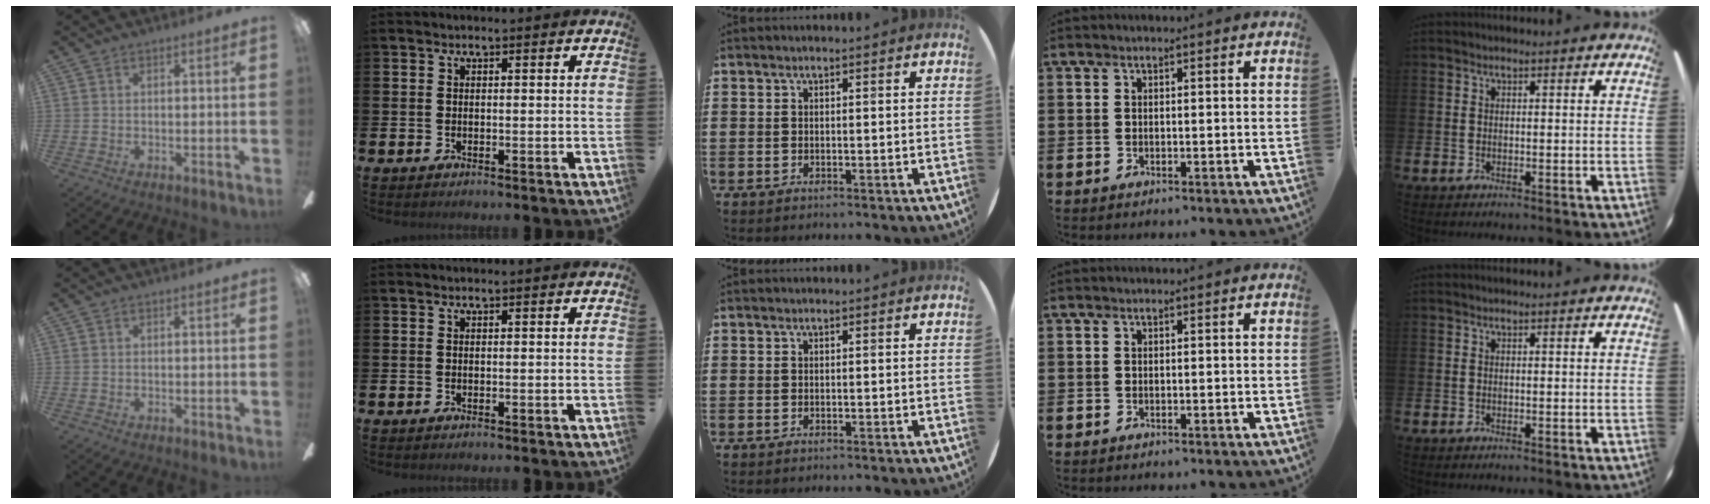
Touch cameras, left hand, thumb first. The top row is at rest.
{}